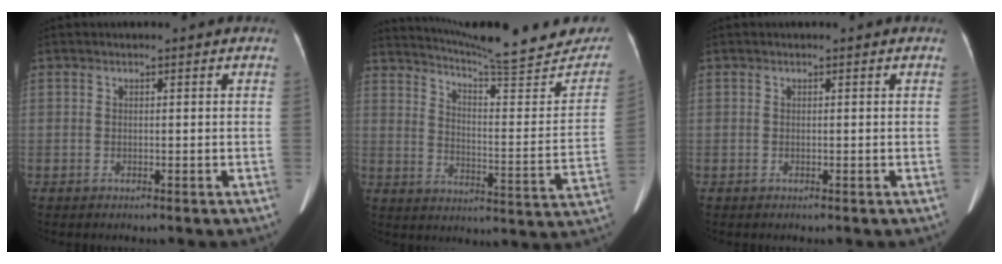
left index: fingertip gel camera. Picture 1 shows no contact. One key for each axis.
{"total": 23.2, "fx": 21.2, "fy": 2.2, "fz": 9.2, "tx": -0.133, "ty": -0.065, "tz": 0.271}
{"total": 0.0}